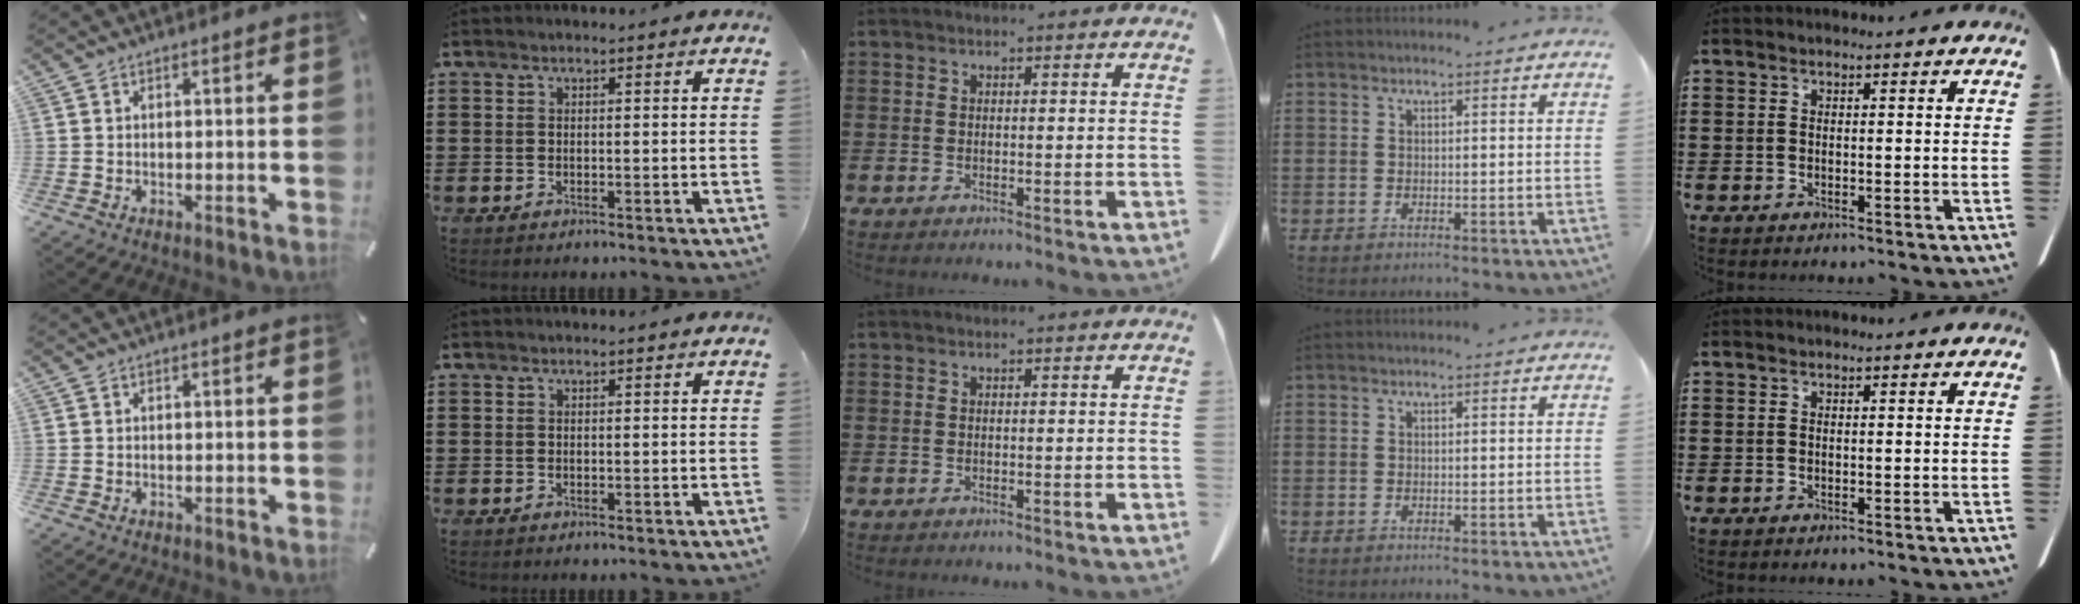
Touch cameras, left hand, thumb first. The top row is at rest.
{}